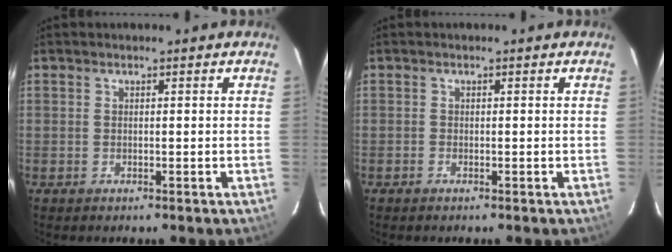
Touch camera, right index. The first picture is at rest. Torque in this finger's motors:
{"motor_torque": [0.02, 0.00, -0.01, 0.01]}